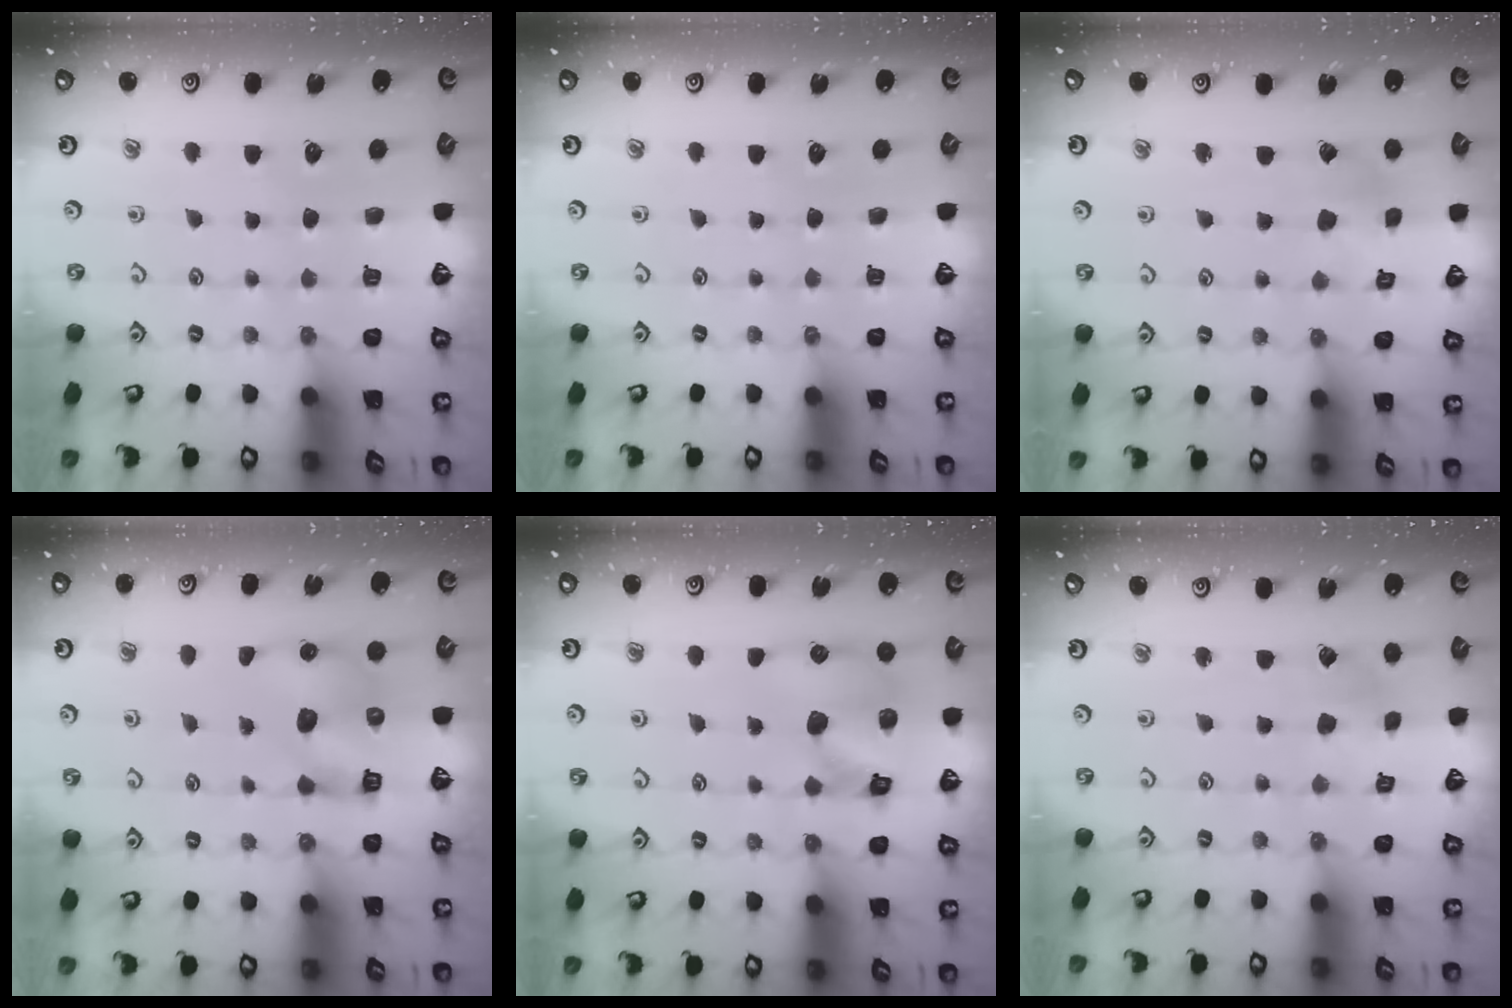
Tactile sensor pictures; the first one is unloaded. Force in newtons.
{"total": 0.0}
{"total": 2.7, "press": 2.6, "slide": 0.3}
{"total": 8.0, "press": 7.9, "slide": 1.2}
{"total": 12.3, "press": 12.1, "slide": 2.1}
{"total": 3.2, "press": 3.2, "slide": 0.2}